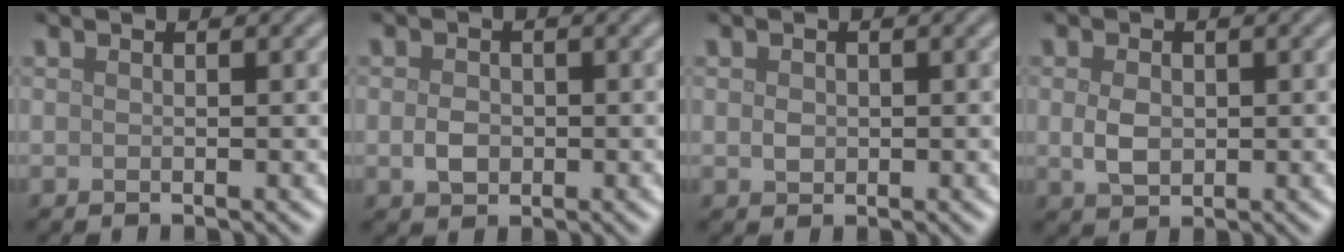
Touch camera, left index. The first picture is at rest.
{"total": 2.0, "force": [-0.3, 1.5, 1.2], "torque": [-0.025, -0.001, -0.008]}
{"total": 1.2, "force": [0.0, 1.0, 0.6], "torque": [-0.012, -0.001, 0.000]}
{"total": 2.5, "force": [0.0, 1.8, 1.7], "torque": [-0.037, -0.001, 0.002]}